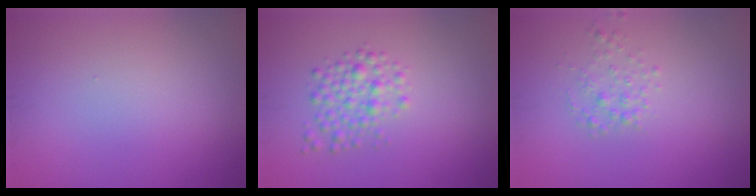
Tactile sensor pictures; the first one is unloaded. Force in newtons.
{"total": 2.5, "press": 2.5, "slide": 0.1}
{"total": 1.3, "press": 1.3, "slide": 0.0}